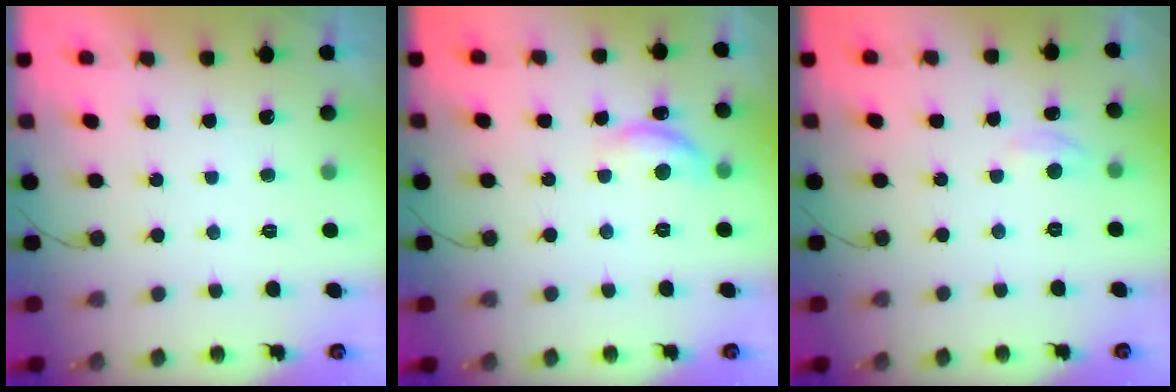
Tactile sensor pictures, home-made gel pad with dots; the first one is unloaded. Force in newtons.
{"total": 10.3, "press": 10.3, "slide": 0.6}
{"total": 3.6, "press": 3.6, "slide": 0.5}